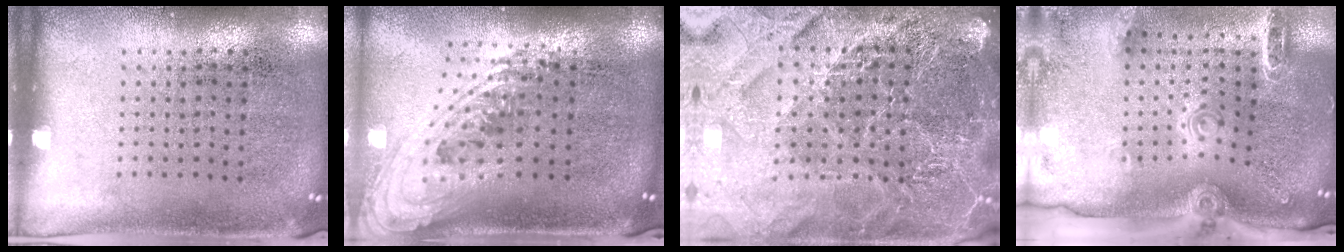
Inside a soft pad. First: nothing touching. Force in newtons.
{"total": 2.4, "press": 1.7, "slide": 1.7}
{"total": 5.6, "press": 5.0, "slide": 2.6}
{"total": 2.8, "press": 2.0, "slide": 1.9}